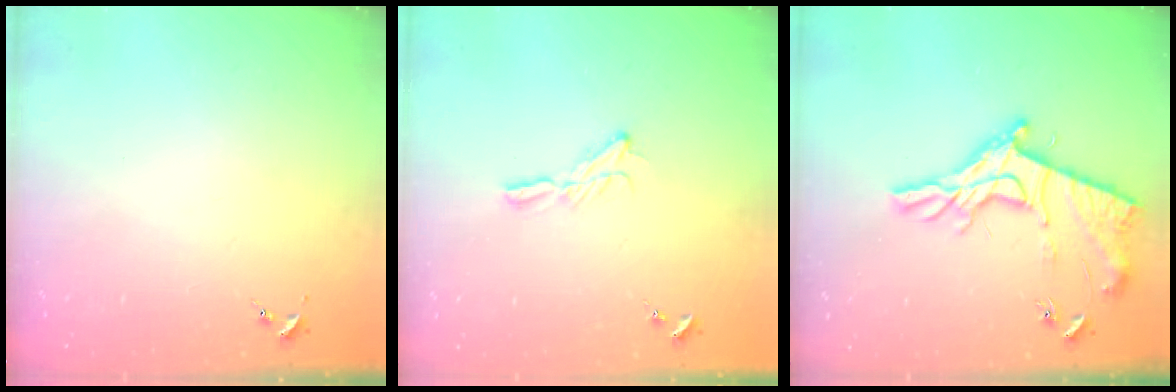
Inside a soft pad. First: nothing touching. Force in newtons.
{"total": 6.4, "press": 6.4, "slide": 0.4}
{"total": 17.4, "press": 17.3, "slide": 0.9}